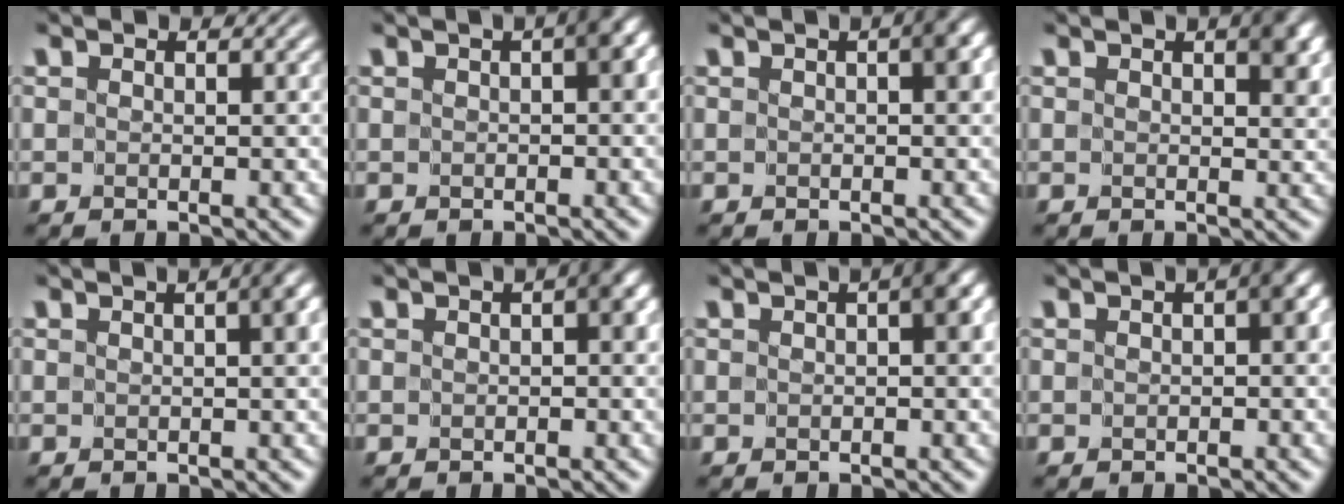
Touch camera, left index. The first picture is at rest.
{"total": 2.0, "force": [0.0, 0.7, 1.9], "torque": [-0.020, 0.007, -0.001]}
{"total": 1.9, "force": [0.2, 0.6, 1.8], "torque": [-0.018, 0.007, 0.002]}
{"total": 2.9, "force": [1.2, 1.4, 2.3], "torque": [-0.023, 0.001, 0.017]}
{"total": 2.4, "force": [0.4, 0.5, 2.3], "torque": [-0.024, 0.010, 0.005]}
{"total": 1.7, "force": [0.0, 0.8, 1.5], "torque": [-0.015, 0.006, -0.002]}
{"total": 2.0, "force": [0.0, 0.6, 1.9], "torque": [-0.020, 0.007, -0.001]}
{"total": 1.9, "force": [-0.1, 0.9, 1.7], "torque": [-0.017, 0.006, -0.004]}